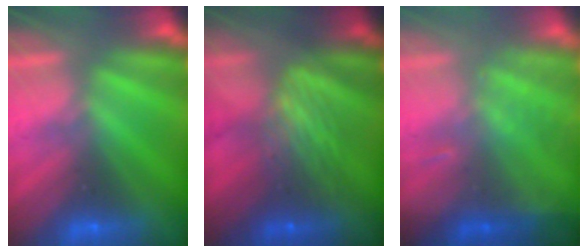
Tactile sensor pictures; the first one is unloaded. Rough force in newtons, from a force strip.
{"total": 10.8}
{"total": 2.5}